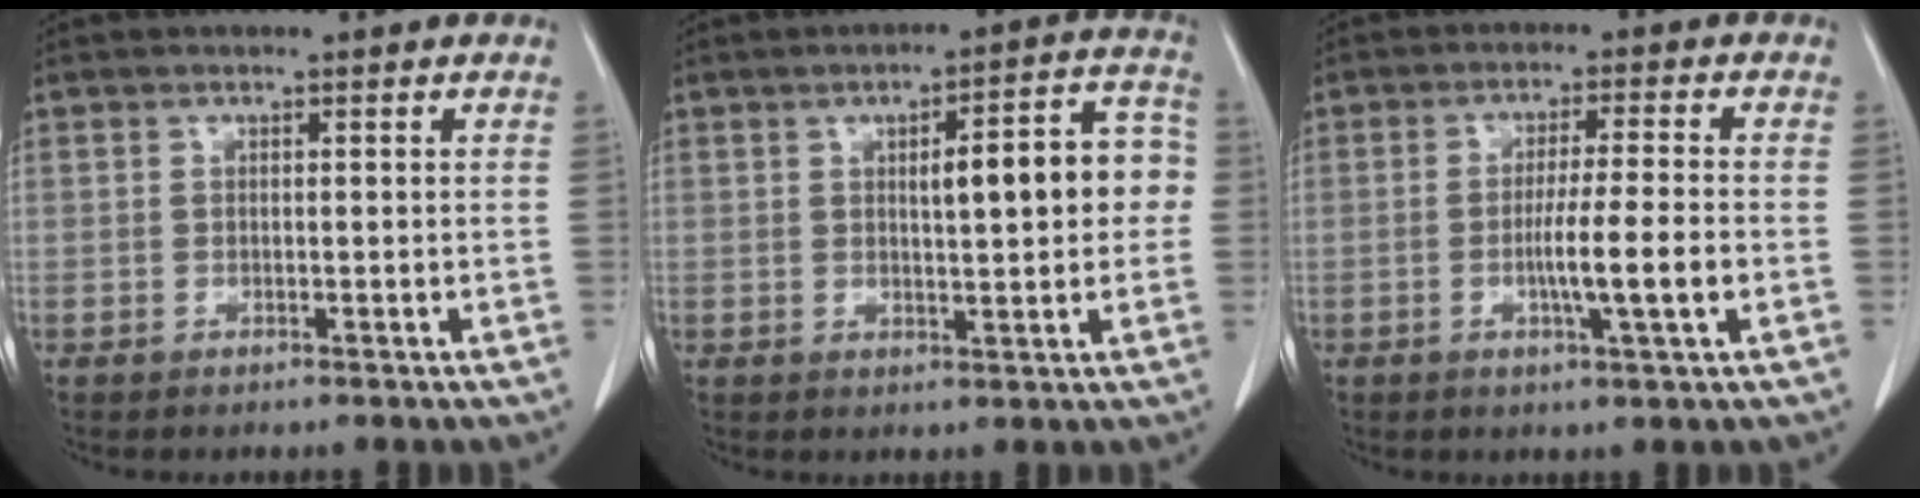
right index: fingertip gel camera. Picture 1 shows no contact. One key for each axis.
{"total": 9.8, "fx": 0.9, "fy": 2.4, "fz": 9.5, "tx": -0.124, "ty": 0.030, "tz": 0.014}
{"total": 7.2, "fx": -1.7, "fy": -0.4, "fz": 7.0, "tx": -0.116, "ty": -0.009, "tz": -0.030}